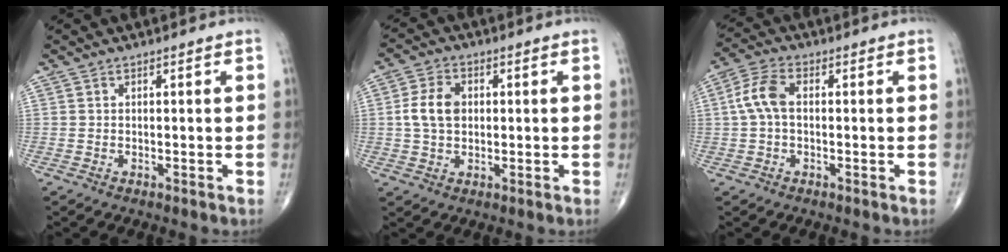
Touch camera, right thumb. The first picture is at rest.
{"total": 6.7, "force": [0.7, 4.7, 4.7], "torque": [-0.084, 0.009, 0.010]}
{"total": 6.4, "force": [0.4, 3.7, 5.2], "torque": [-0.117, 0.021, 0.003]}